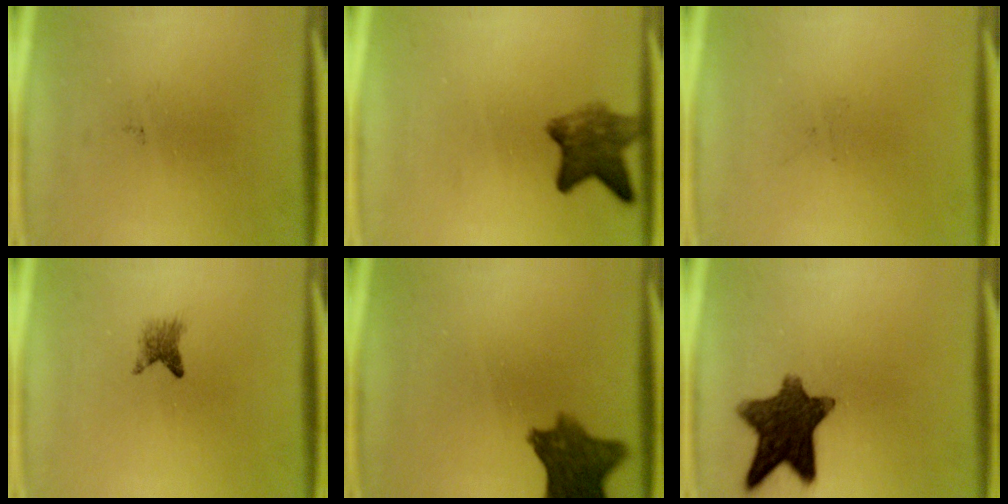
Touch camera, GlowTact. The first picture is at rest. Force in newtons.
{"total": 6.2}
{"total": 0.0}
{"total": 2.0}
{"total": 9.1}
{"total": 11.6}